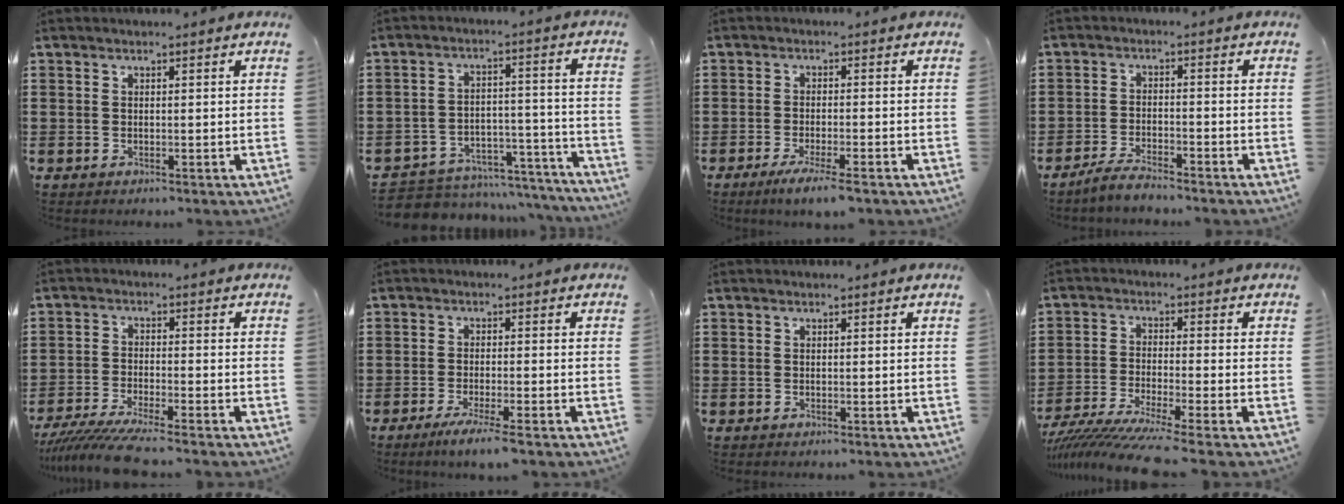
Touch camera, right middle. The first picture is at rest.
{"total": 5.3, "force": [-5.2, 1.2, 0.4], "torque": [-0.017, 0.013, -0.106]}
{"total": 3.6, "force": [-2.6, -0.1, 2.5], "torque": [-0.048, -0.010, -0.046]}
{"total": 3.3, "force": [-3.1, 0.3, 1.1], "torque": [-0.029, 0.005, -0.066]}
{"total": 5.8, "force": [-5.1, -0.3, 2.7], "torque": [-0.070, -0.024, -0.102]}
{"total": 3.3, "force": [-2.5, -0.3, 2.2], "torque": [-0.043, -0.009, -0.044]}
{"total": 0.0}
{"total": 6.0, "force": [-5.3, -0.6, 2.7], "torque": [-0.064, -0.024, -0.107]}